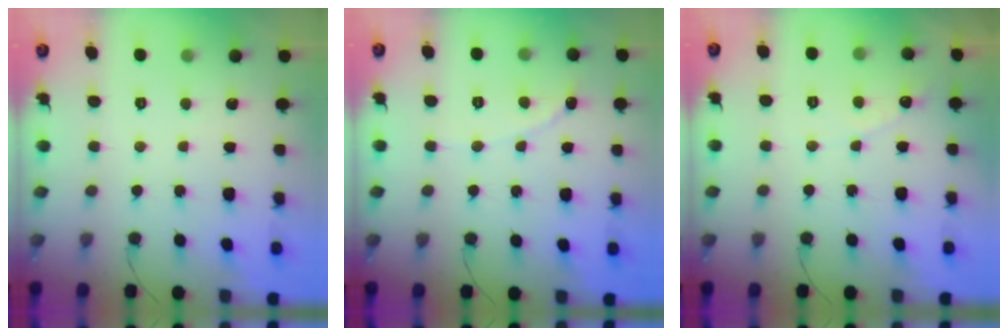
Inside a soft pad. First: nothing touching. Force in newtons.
{"total": 1.0, "press": 1.0, "slide": 0.1}
{"total": 3.8, "press": 3.8, "slide": 0.3}